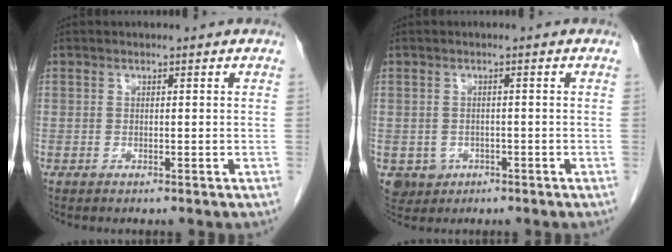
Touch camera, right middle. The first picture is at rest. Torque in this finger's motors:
{"motor_torque": [0.31, -0.06, 0.00, 0.00]}